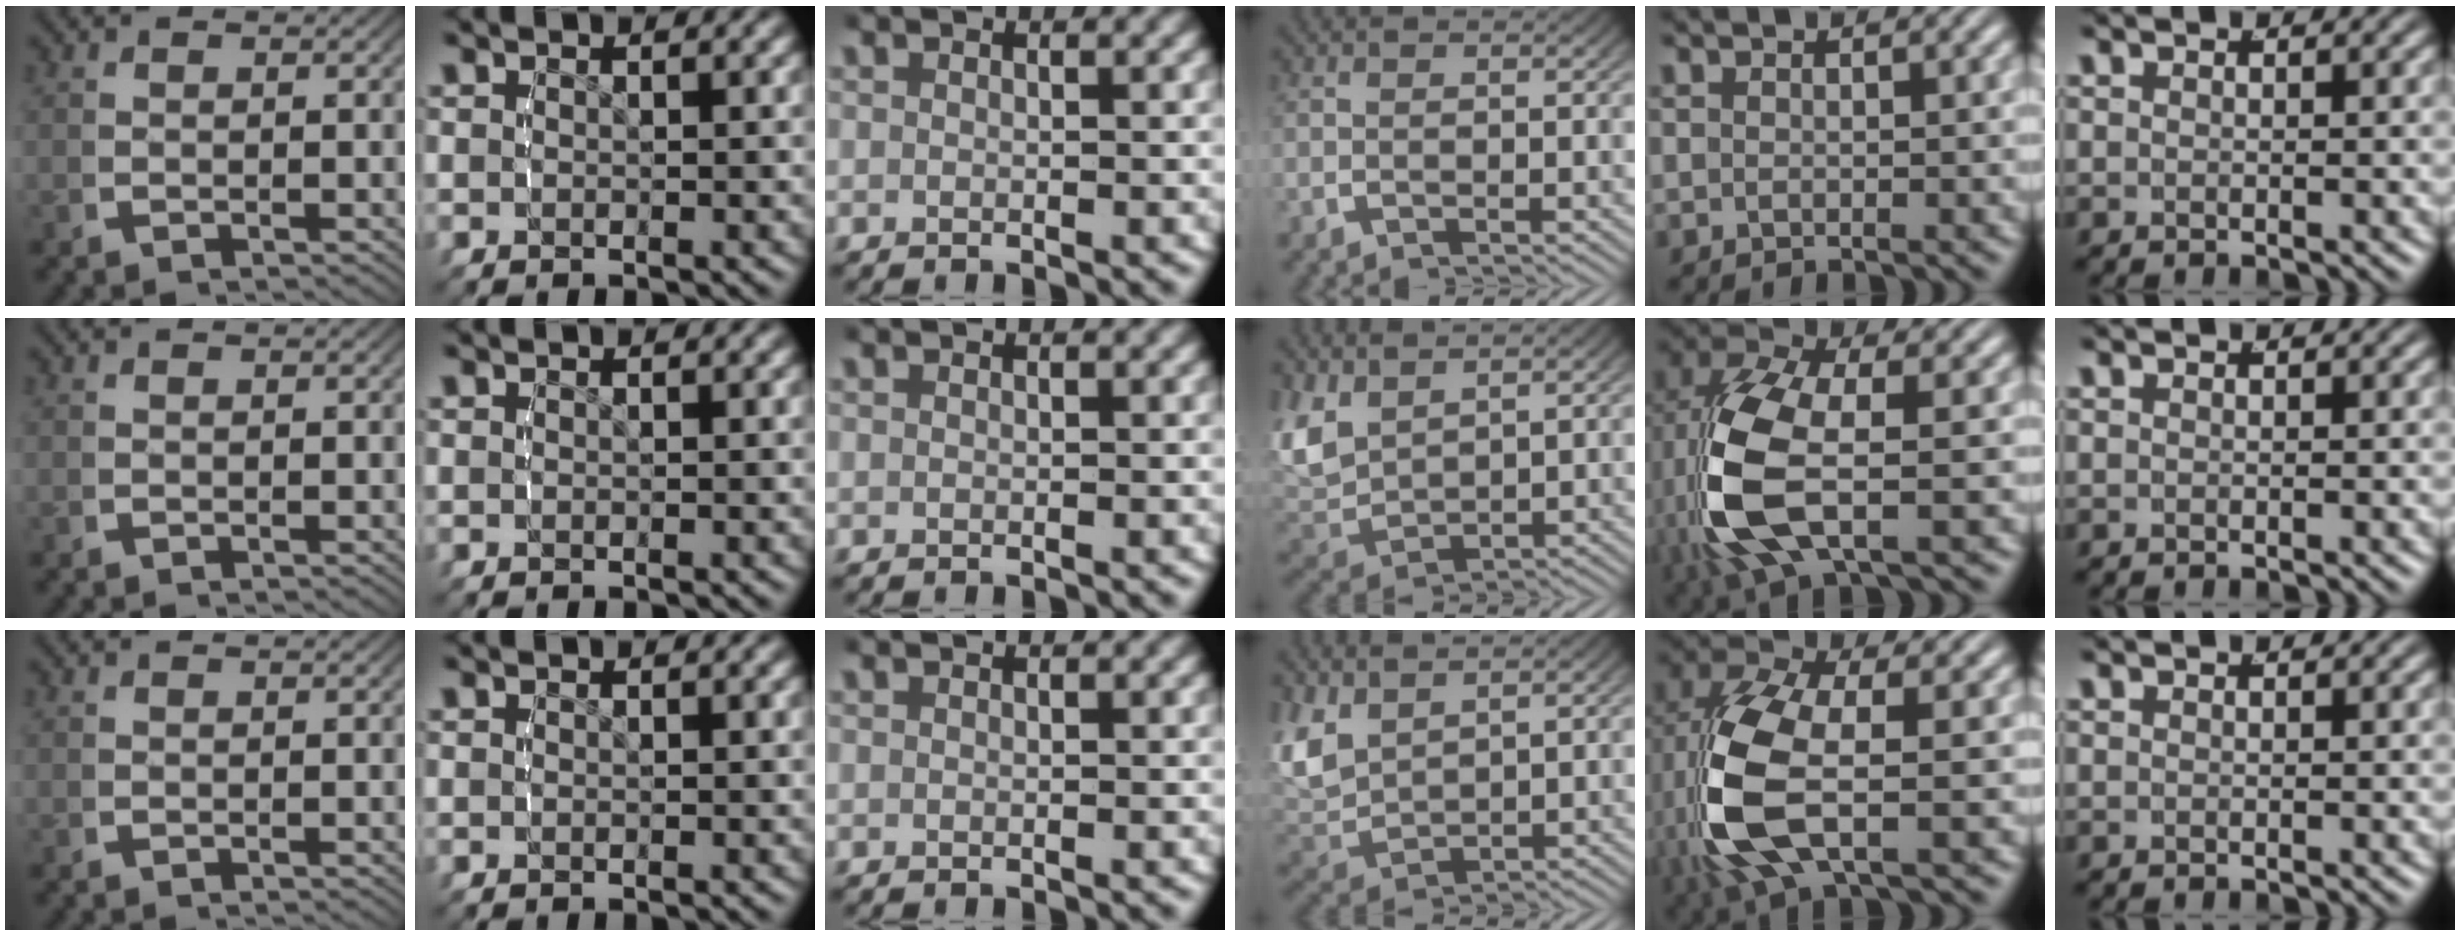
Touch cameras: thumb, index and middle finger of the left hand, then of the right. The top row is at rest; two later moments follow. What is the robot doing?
{"motion": "lift_and_place", "object": "pen"}